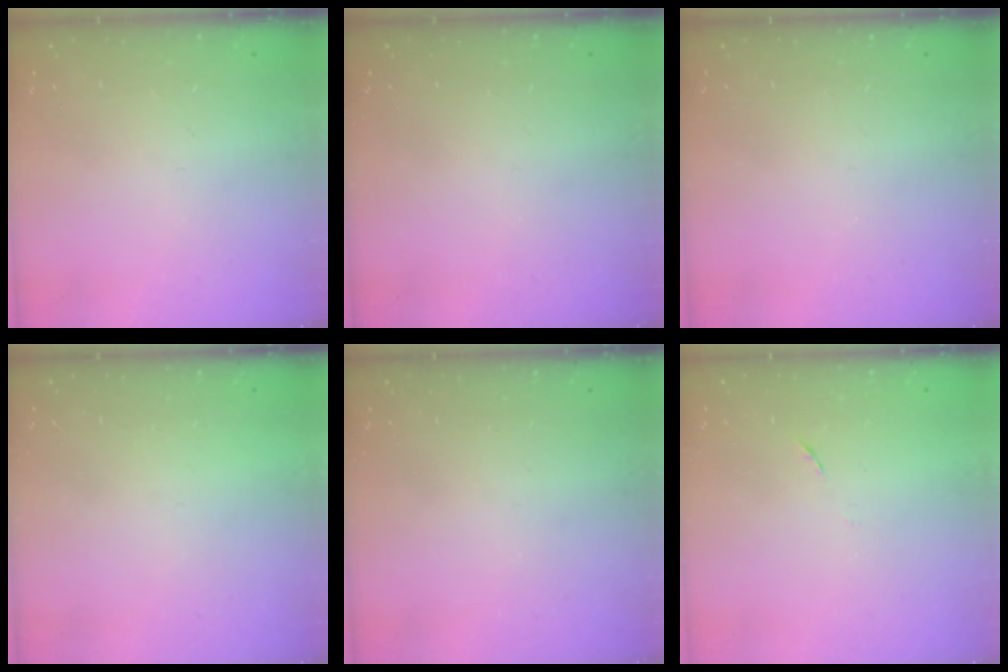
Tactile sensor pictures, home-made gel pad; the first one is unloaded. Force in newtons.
{"total": 0.0}
{"total": 0.0}
{"total": 1.5, "press": 1.5, "slide": 0.1}
{"total": 0.0}
{"total": 3.5, "press": 3.4, "slide": 0.9}